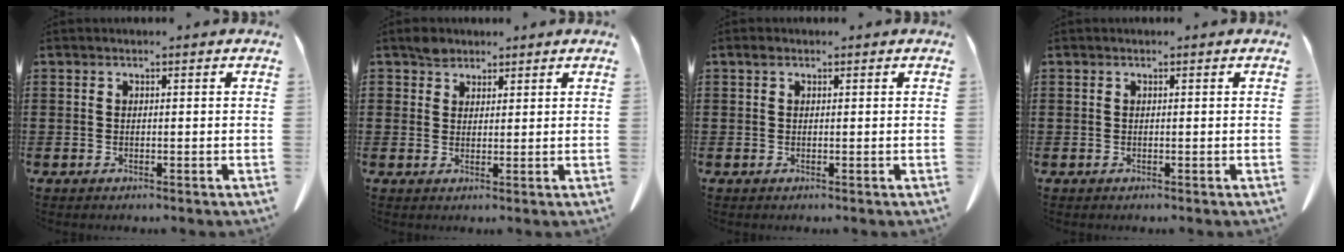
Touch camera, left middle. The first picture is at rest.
{"total": 2.5, "force": [2.1, 1.3, 0.3], "torque": [-0.013, 0.004, 0.041]}
{"total": 0.8, "force": [0.4, 0.5, 0.5], "torque": [-0.012, 0.006, 0.006]}
{"total": 0.0}